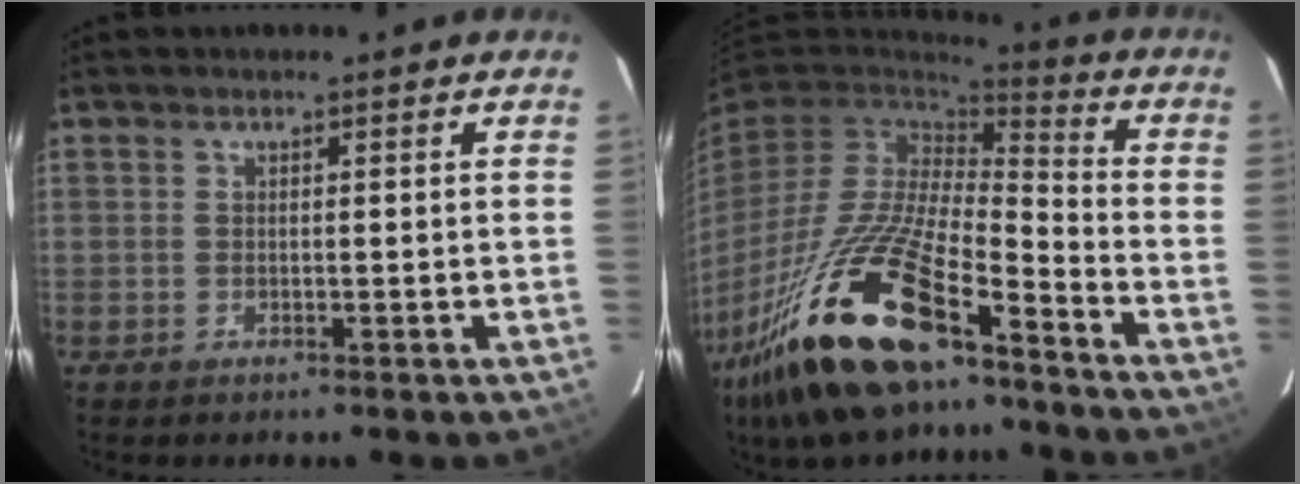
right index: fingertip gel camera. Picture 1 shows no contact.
{"total": 22.8, "force": [-14.6, 5.4, 16.7], "torque": [-0.341, -0.049, -0.269]}